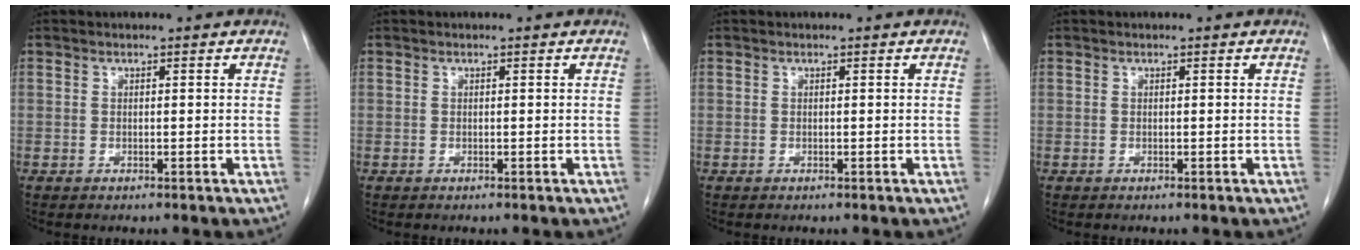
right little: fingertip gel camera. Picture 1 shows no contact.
{"total": 0.0}
{"total": 0.0}
{"total": 0.0}